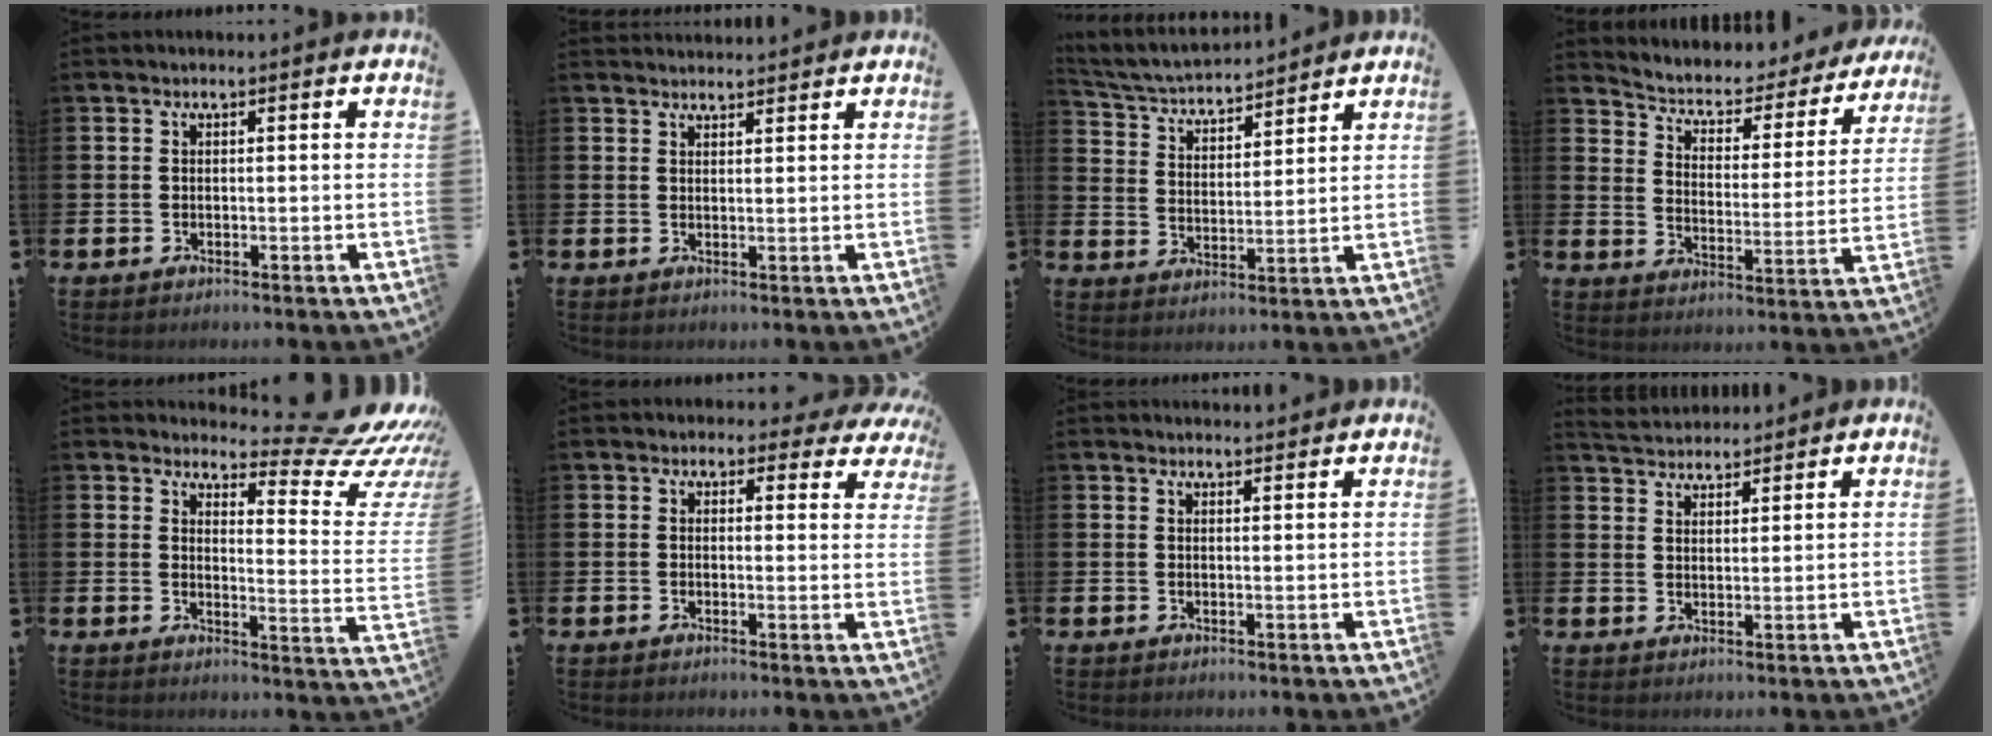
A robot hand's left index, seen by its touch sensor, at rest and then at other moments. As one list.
[{"total": 2.1, "force": [2.0, 0.4, 0.0], "torque": [0.006, -0.011, 0.036]}, {"total": 4.4, "force": [4.3, 0.9, 0.6], "torque": [-0.040, -0.032, 0.071]}, {"total": 4.2, "force": [3.8, 1.6, 1.0], "torque": [-0.048, -0.034, 0.055]}, {"total": 7.4, "force": [6.6, 1.5, 2.9], "torque": [-0.033, -0.067, 0.104]}, {"total": 2.1, "force": [1.7, 1.2, 0.3], "torque": [0.004, -0.010, 0.024]}, {"total": 1.9, "force": [1.9, 0.2, -0.1], "torque": [0.007, -0.013, 0.033]}, {"total": 3.9, "force": [3.8, 0.7, -0.1], "torque": [-0.018, -0.014, 0.072]}]